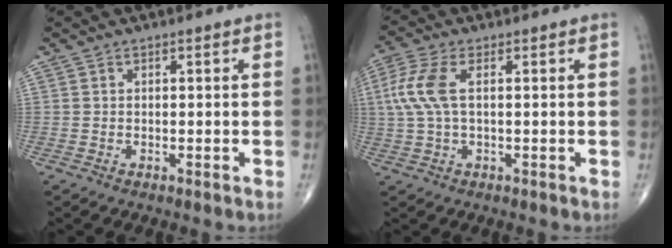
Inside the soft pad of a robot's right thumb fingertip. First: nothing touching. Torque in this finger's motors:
{"motor_torque": [0.60, 1.57, 0.74, -0.09, 0.08]}